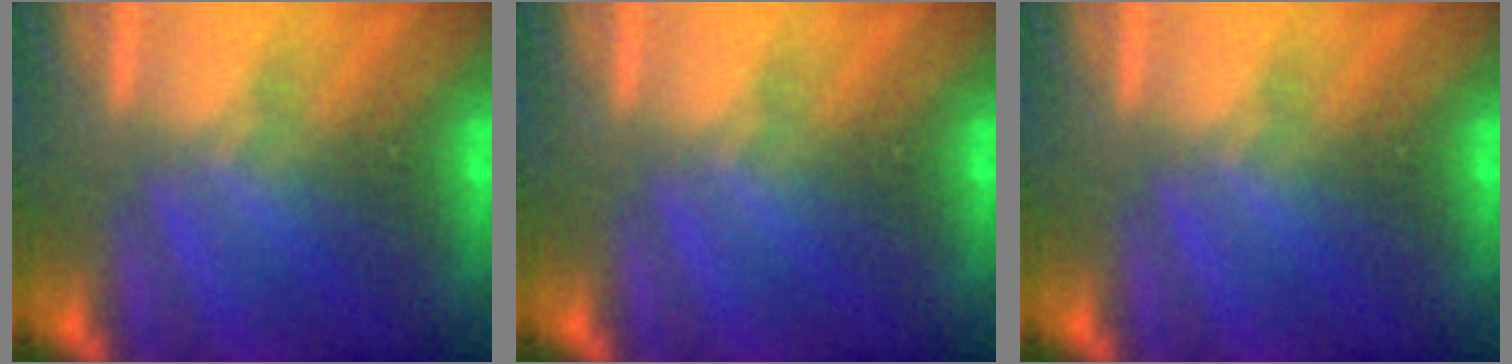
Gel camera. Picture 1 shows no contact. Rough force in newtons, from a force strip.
{"total": 0.0}
{"total": 0.0}